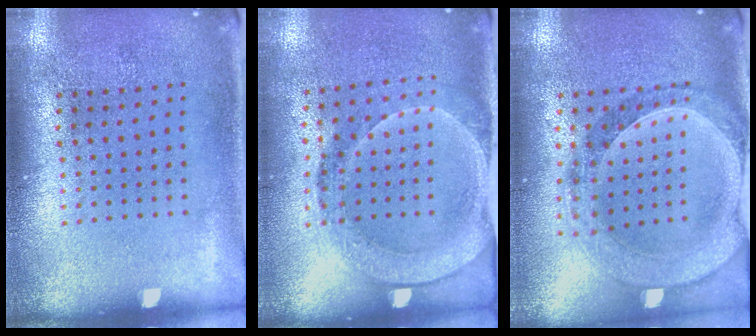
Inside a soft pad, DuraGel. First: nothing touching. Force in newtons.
{"total": 1.8, "press": 1.5, "slide": 1.0}
{"total": 1.5, "press": 1.4, "slide": 0.4}